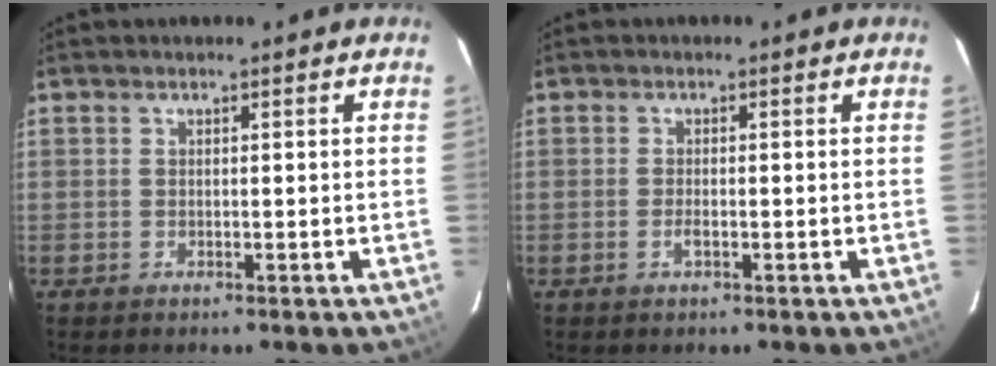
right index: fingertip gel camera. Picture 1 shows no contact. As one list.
[{"total": 1.4, "force": [-0.6, 0.4, 1.2], "torque": [-0.027, -0.001, -0.011]}]